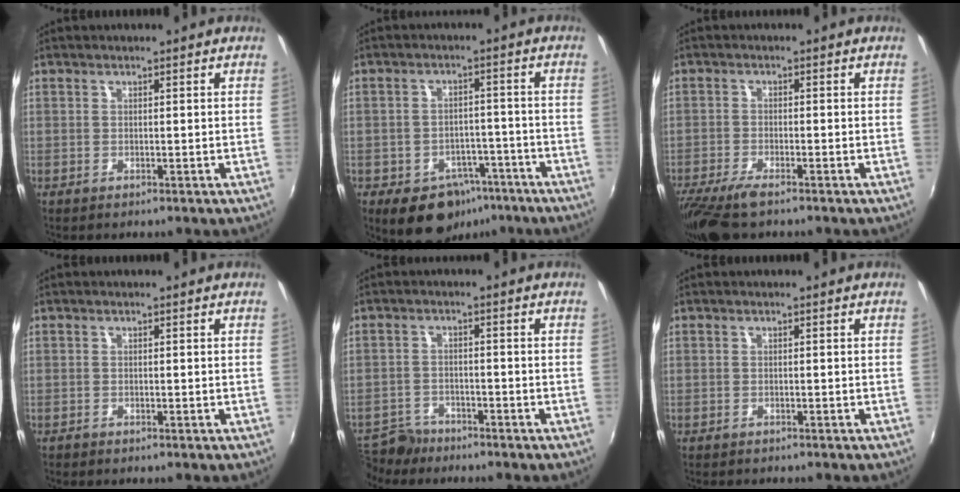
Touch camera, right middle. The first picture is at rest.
{"total": 10.3, "force": [-6.3, 7.0, 4.2], "torque": [-0.078, 0.020, -0.067]}
{"total": 8.1, "force": [-6.2, 1.7, 4.9], "torque": [-0.118, -0.030, -0.117]}
{"total": 0.6, "force": [-0.6, 0.2, 0.0], "torque": [-0.003, -0.002, -0.013]}
{"total": 6.3, "force": [-5.6, 2.9, 1.1], "torque": [-0.040, 0.000, -0.101]}
{"total": 1.1, "force": [-1.0, 0.3, 0.2], "torque": [-0.007, -0.005, -0.016]}